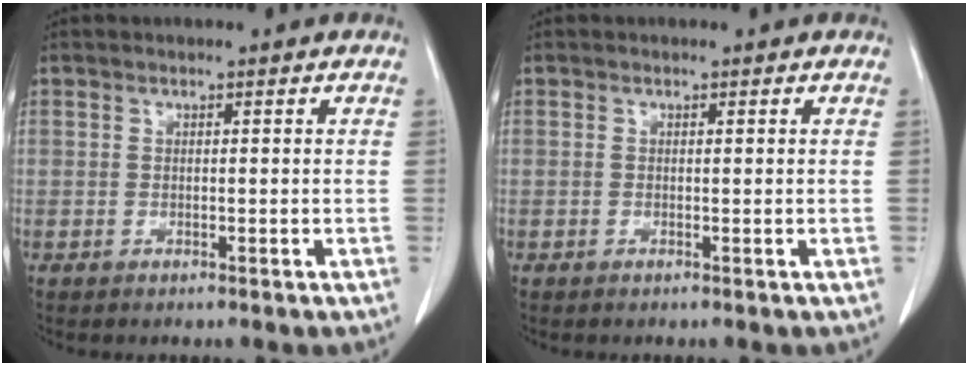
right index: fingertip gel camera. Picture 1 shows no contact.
{"total": 0.0}